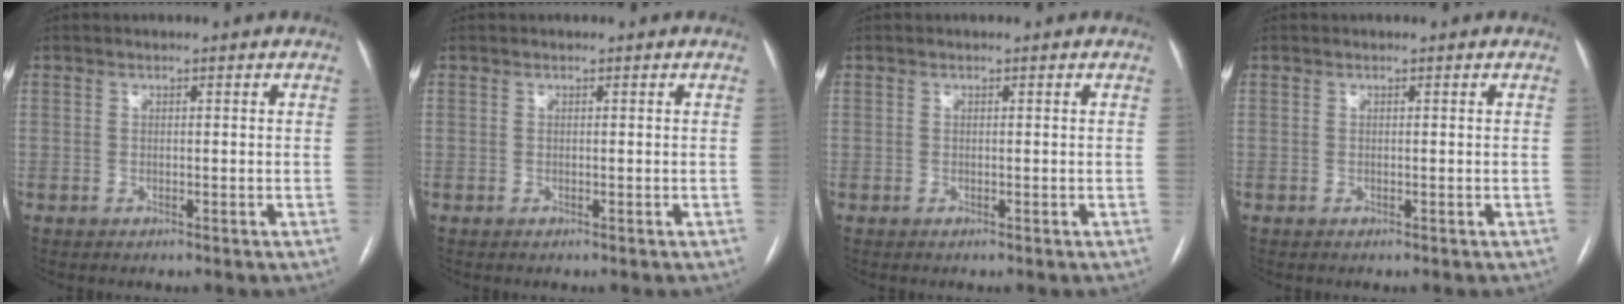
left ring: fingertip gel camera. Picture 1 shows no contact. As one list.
[{"total": 0.0}, {"total": 0.0}, {"total": 0.0}]